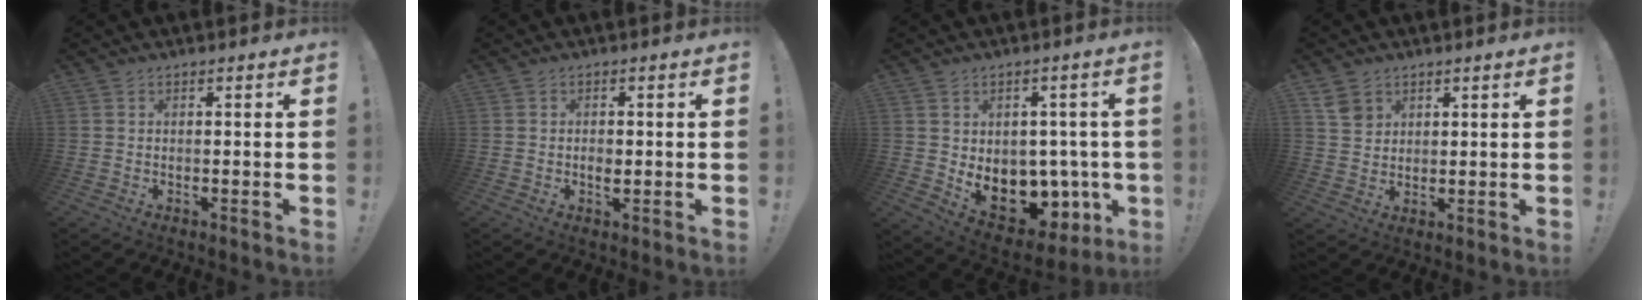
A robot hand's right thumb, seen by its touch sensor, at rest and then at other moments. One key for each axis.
{"total": 1.7, "fx": -0.5, "fy": 1.1, "fz": 1.2, "tx": -0.016, "ty": 0.000, "tz": -0.009}
{"total": 11.6, "fx": -1.8, "fy": 9.1, "fz": 6.9, "tx": -0.090, "ty": -0.004, "tz": -0.017}
{"total": 5.4, "fx": 3.2, "fy": 4.0, "fz": 1.6, "tx": -0.020, "ty": -0.013, "tz": 0.062}